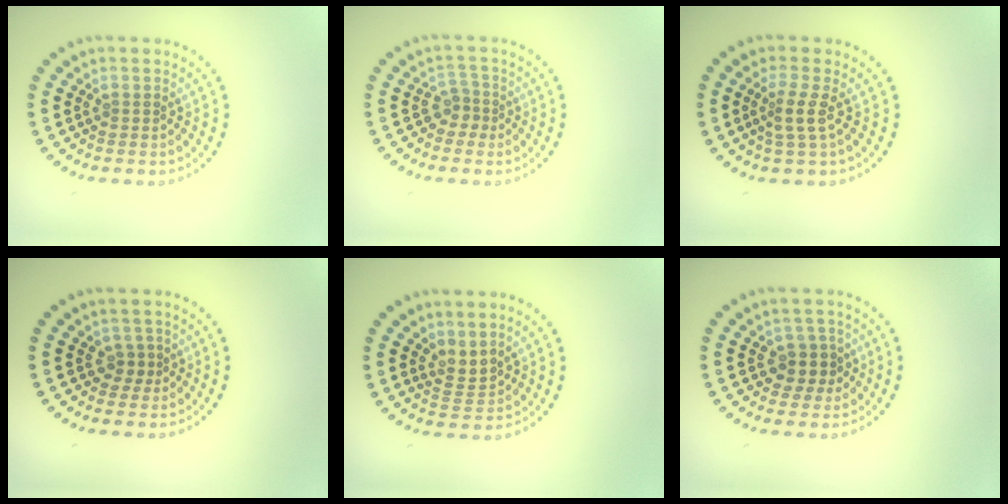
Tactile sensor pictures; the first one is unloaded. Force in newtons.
{"total": 1.9, "press": 1.3, "slide": 1.3}
{"total": 2.1, "press": 1.5, "slide": 1.5}
{"total": 1.3, "press": 1.1, "slide": 0.8}
{"total": 1.8, "press": 1.3, "slide": 1.3}
{"total": 2.5, "press": 2.2, "slide": 1.2}